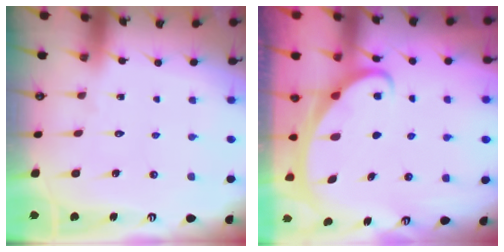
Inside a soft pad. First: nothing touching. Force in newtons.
{"total": 2.2, "press": 2.2, "slide": 0.3}